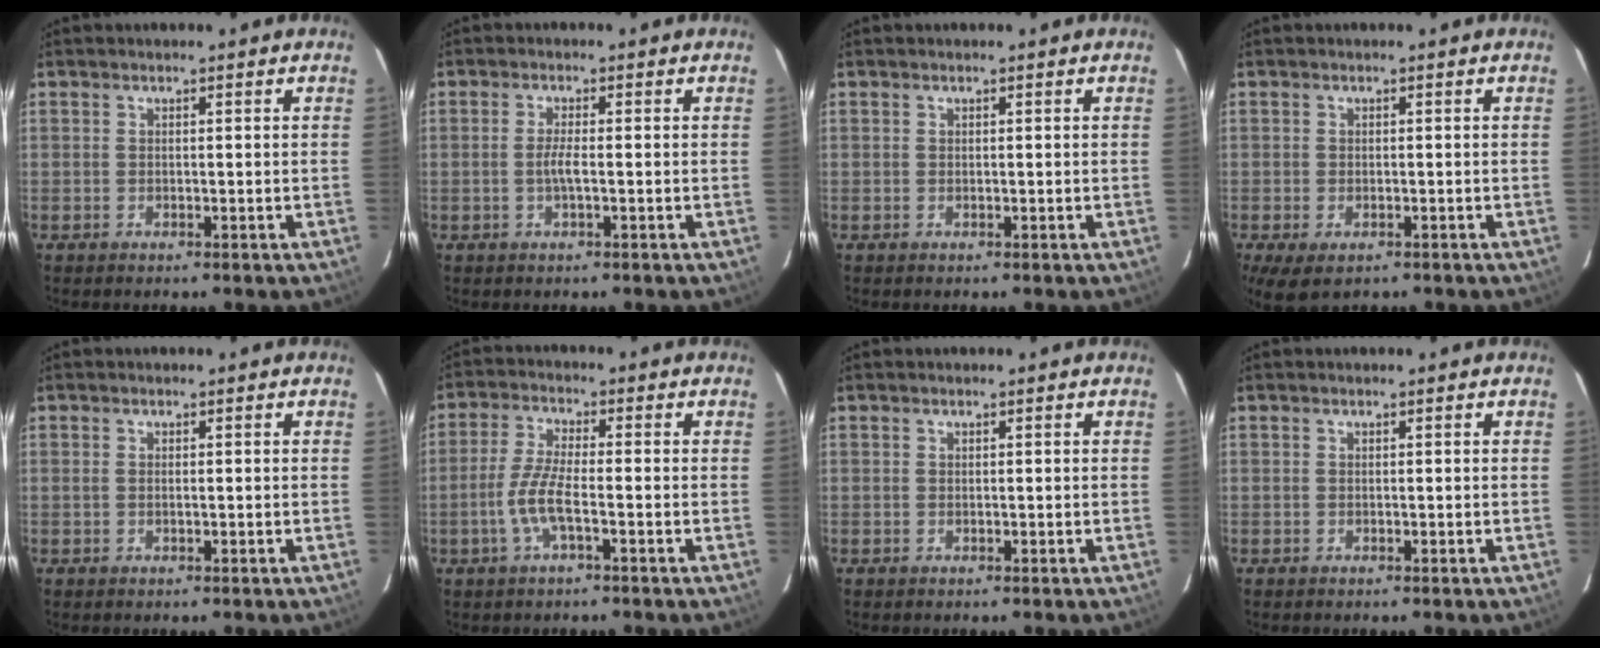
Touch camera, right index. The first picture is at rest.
{"total": 2.4, "force": [-0.5, 0.1, 2.3], "torque": [-0.046, -0.001, -0.011]}
{"total": 0.0}
{"total": 5.7, "force": [-2.9, 3.1, 3.8], "torque": [-0.077, -0.024, -0.044]}
{"total": 0.6, "force": [0.0, 0.2, 0.5], "torque": [-0.011, 0.000, 0.000]}
{"total": 6.3, "force": [-2.3, 1.1, 5.7], "torque": [-0.126, 0.000, -0.046]}
{"total": 0.0}
{"total": 0.0}